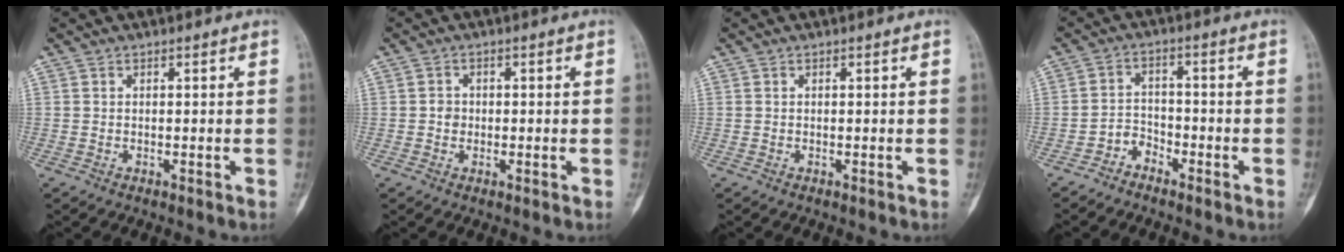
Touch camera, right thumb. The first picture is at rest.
{"total": 1.8, "force": [-0.1, 1.6, 0.8], "torque": [0.000, 0.006, -0.007]}
{"total": 0.0}
{"total": 3.5, "force": [-2.8, 2.0, 0.3], "torque": [0.010, 0.026, -0.057]}